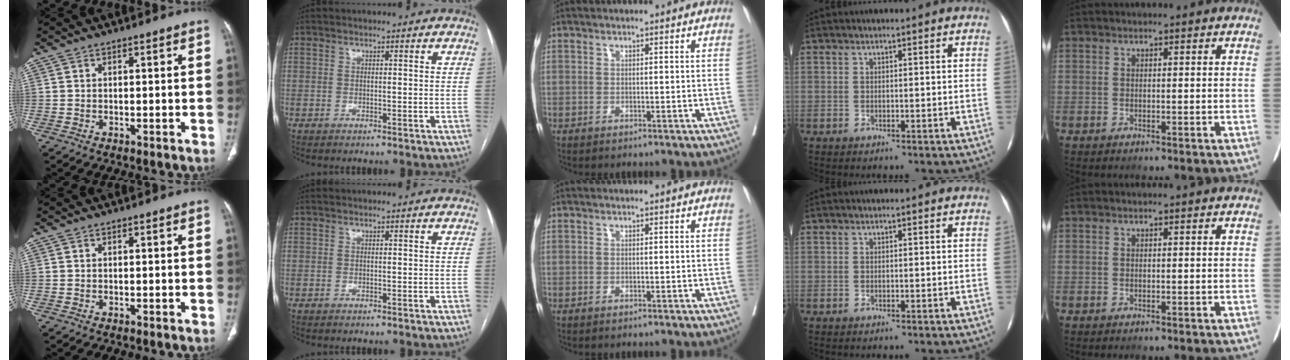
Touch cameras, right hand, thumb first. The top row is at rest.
{}